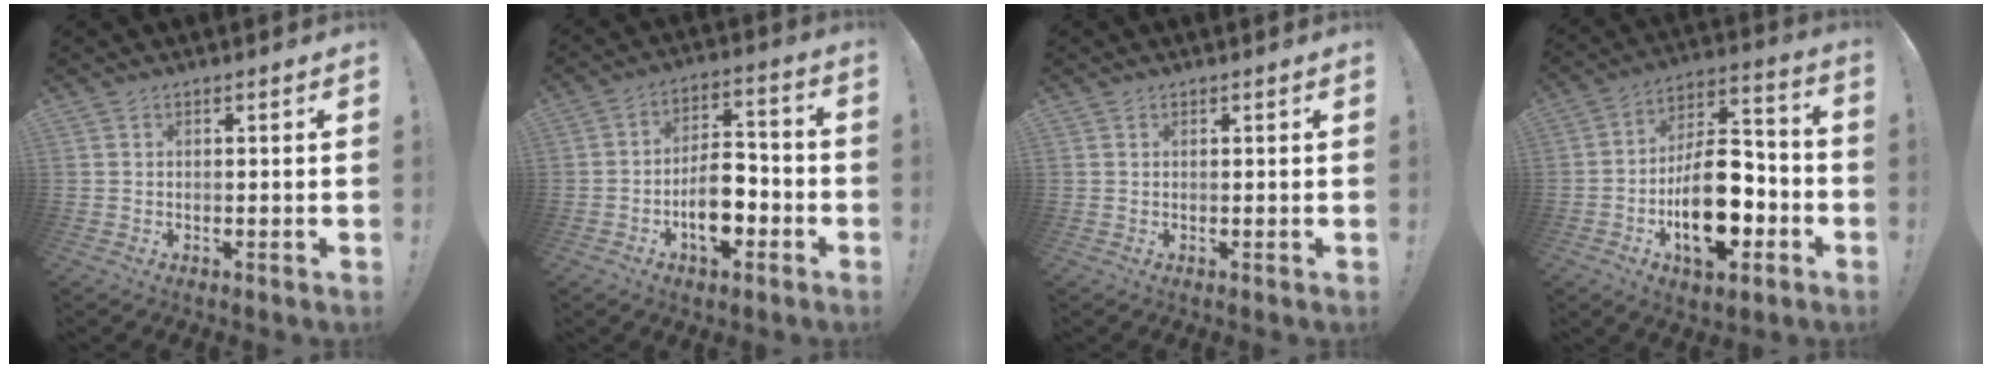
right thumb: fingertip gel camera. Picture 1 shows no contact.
{"total": 11.4, "force": [-4.4, 7.1, 7.8], "torque": [-0.126, 0.031, -0.077]}
{"total": 0.5, "force": [0.4, 0.3, -0.1], "torque": [0.007, -0.002, 0.007]}
{"total": 20.5, "force": [-6.5, 11.7, 15.5], "torque": [-0.253, 0.049, -0.095]}